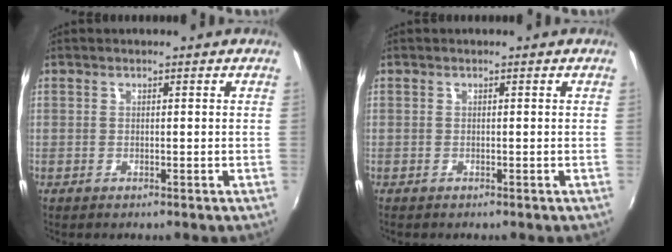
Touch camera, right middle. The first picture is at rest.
{"total": 0.0}